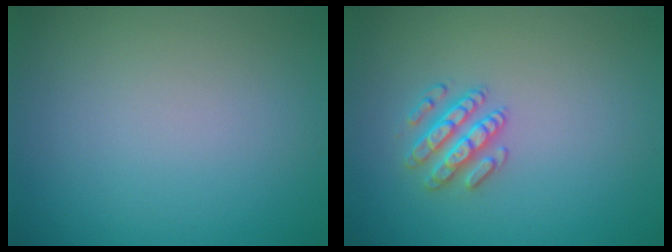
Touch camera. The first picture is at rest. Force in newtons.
{"total": 2.6, "press": 2.6, "slide": 0.5}